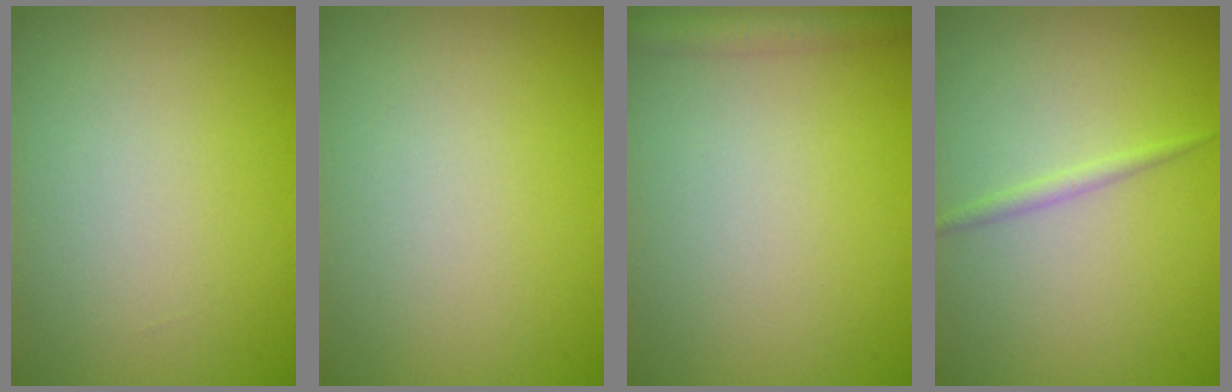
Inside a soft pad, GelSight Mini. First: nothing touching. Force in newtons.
{"total": 0.0}
{"total": 1.8, "press": 1.8, "slide": 0.1}
{"total": 1.0, "press": 1.0, "slide": 0.1}